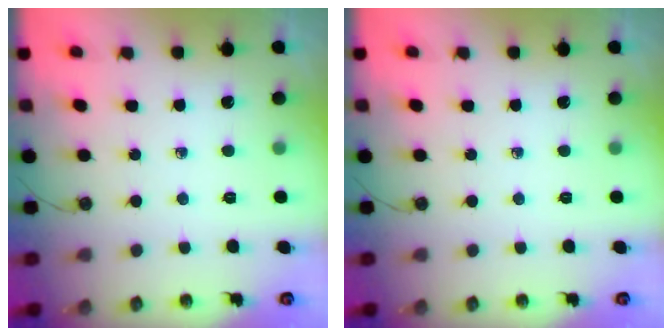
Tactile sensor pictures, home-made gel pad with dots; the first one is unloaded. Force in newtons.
{"total": 0.0}